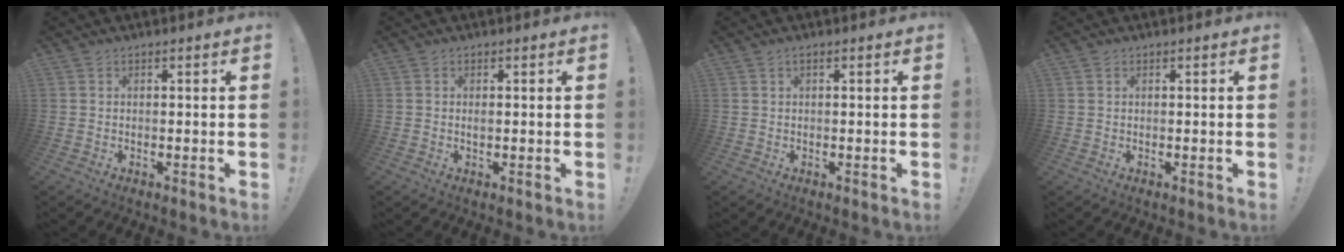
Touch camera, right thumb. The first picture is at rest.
{"total": 0.6, "force": [0.1, 0.3, 0.5], "torque": [-0.006, -0.002, 0.000]}
{"total": 0.8, "force": [0.2, 0.2, 0.8], "torque": [-0.016, 0.001, 0.004]}
{"total": 0.0}